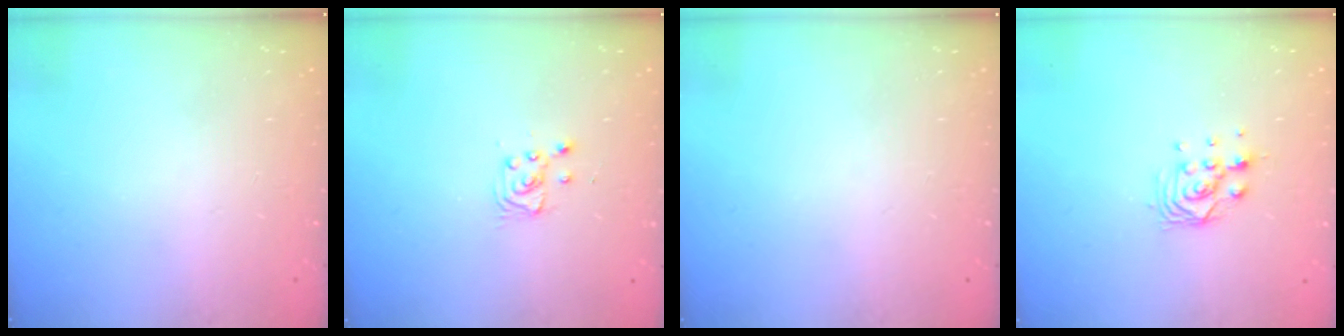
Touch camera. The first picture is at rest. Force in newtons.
{"total": 2.9, "press": 2.9, "slide": 0.4}
{"total": 0.0}
{"total": 6.1, "press": 6.1, "slide": 0.9}